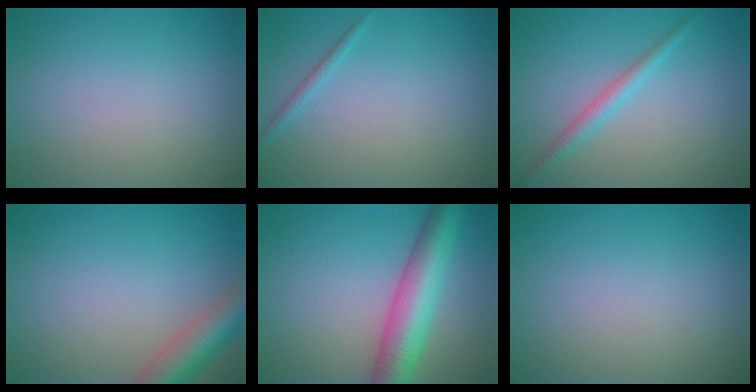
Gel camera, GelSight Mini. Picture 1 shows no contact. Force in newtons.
{"total": 0.9, "press": 0.9, "slide": 0.1}
{"total": 1.9, "press": 1.9, "slide": 0.1}
{"total": 4.8, "press": 4.8, "slide": 0.3}
{"total": 7.0, "press": 7.0, "slide": 0.1}
{"total": 0.0}